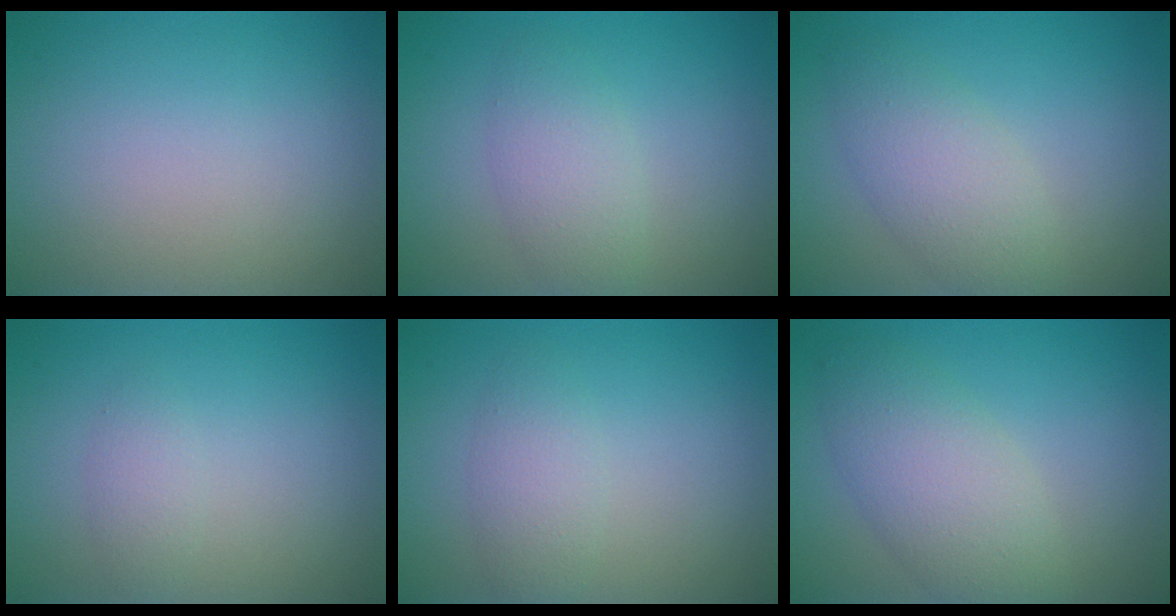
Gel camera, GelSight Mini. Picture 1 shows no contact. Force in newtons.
{"total": 2.9, "press": 2.9, "slide": 0.1}
{"total": 3.9, "press": 3.9, "slide": 0.0}
{"total": 1.3, "press": 1.3, "slide": 0.1}
{"total": 2.2, "press": 2.2, "slide": 0.1}
{"total": 5.0, "press": 5.0, "slide": 0.4}